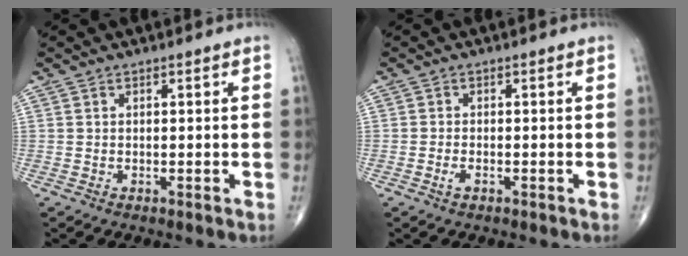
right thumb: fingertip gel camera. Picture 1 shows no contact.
{"total": 1.4, "force": [-0.7, 0.6, 1.1], "torque": [-0.024, 0.003, -0.013]}